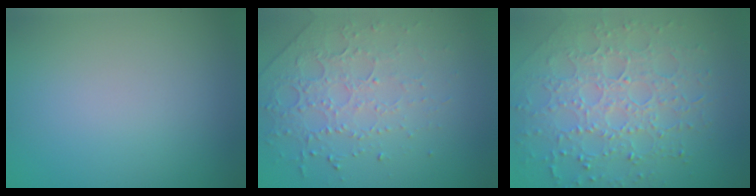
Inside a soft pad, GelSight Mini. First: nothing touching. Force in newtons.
{"total": 4.7, "press": 3.2, "slide": 3.5}
{"total": 7.2, "press": 5.2, "slide": 5.0}